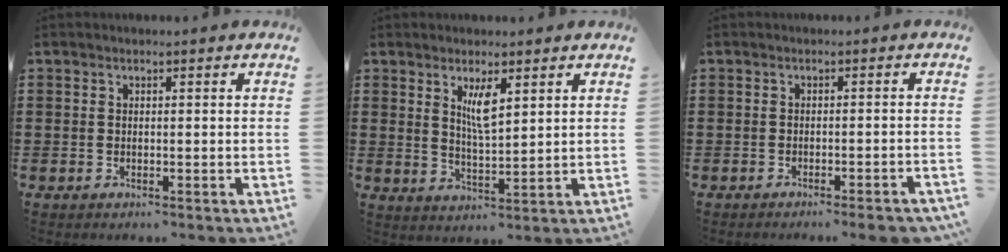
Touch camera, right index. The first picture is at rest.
{"total": 4.6, "force": [2.3, 1.2, 3.9], "torque": [-0.073, 0.000, 0.037]}
{"total": 2.2, "force": [-1.8, -0.2, 1.3], "torque": [-0.021, -0.002, -0.034]}